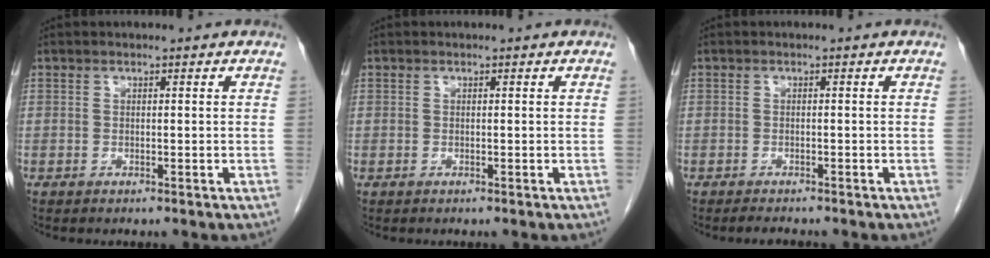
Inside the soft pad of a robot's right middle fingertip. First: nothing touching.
{"total": 0.0}
{"total": 1.7, "force": [-1.5, 0.4, 0.6], "torque": [-0.016, -0.005, -0.021]}